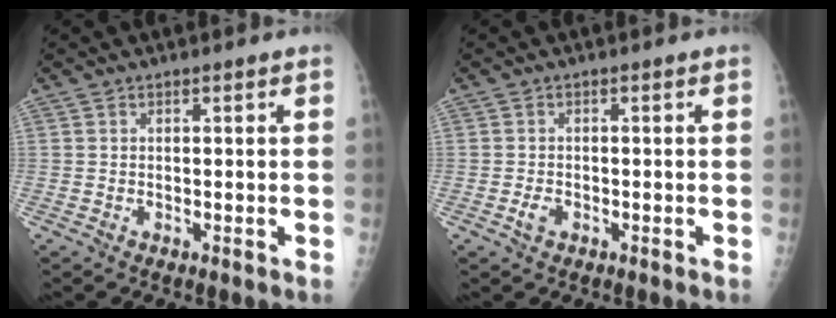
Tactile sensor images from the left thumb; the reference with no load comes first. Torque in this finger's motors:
{"motor_torque": [-0.52, 0.43, 0.09, 0.02, 0.00]}